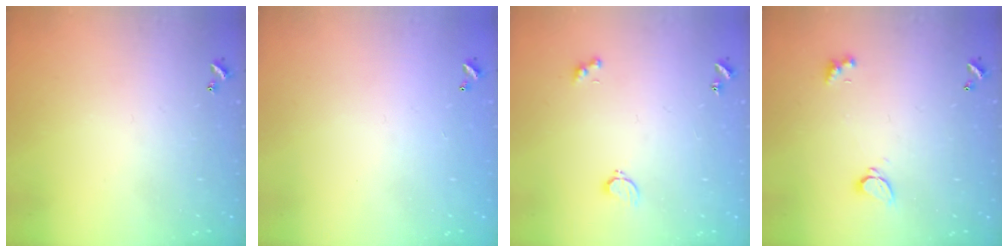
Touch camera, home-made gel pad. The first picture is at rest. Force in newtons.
{"total": 2.8, "press": 2.8, "slide": 0.1}
{"total": 0.8, "press": 0.7, "slide": 0.4}
{"total": 1.7, "press": 1.6, "slide": 0.3}